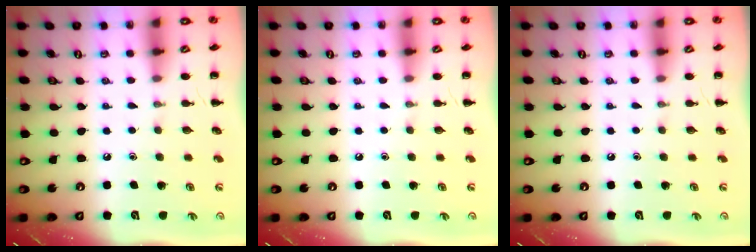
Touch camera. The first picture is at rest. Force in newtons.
{"total": 0.0}
{"total": 0.0}